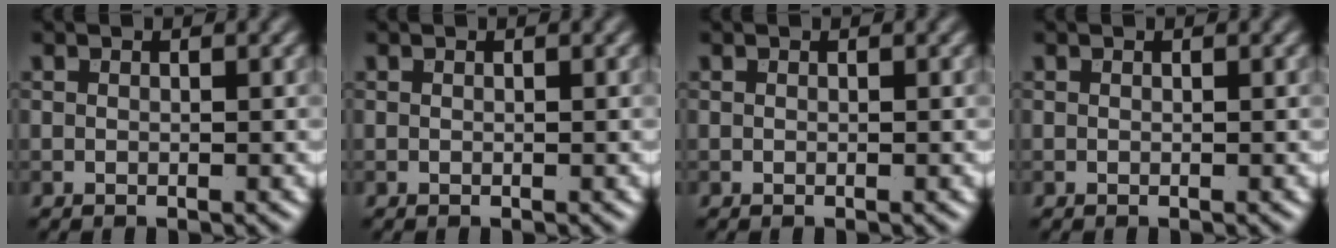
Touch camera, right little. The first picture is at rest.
{"total": 0.0}
{"total": 0.0}
{"total": 0.0}